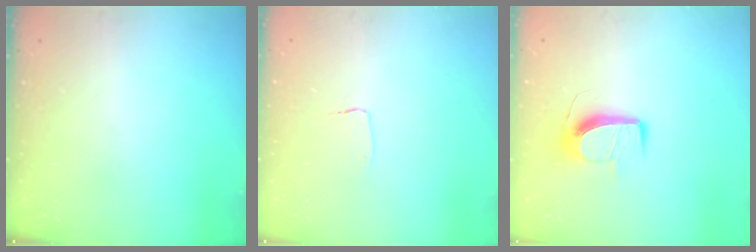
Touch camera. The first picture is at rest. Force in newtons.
{"total": 3.1, "press": 3.1, "slide": 0.3}
{"total": 10.1, "press": 10.1, "slide": 0.2}